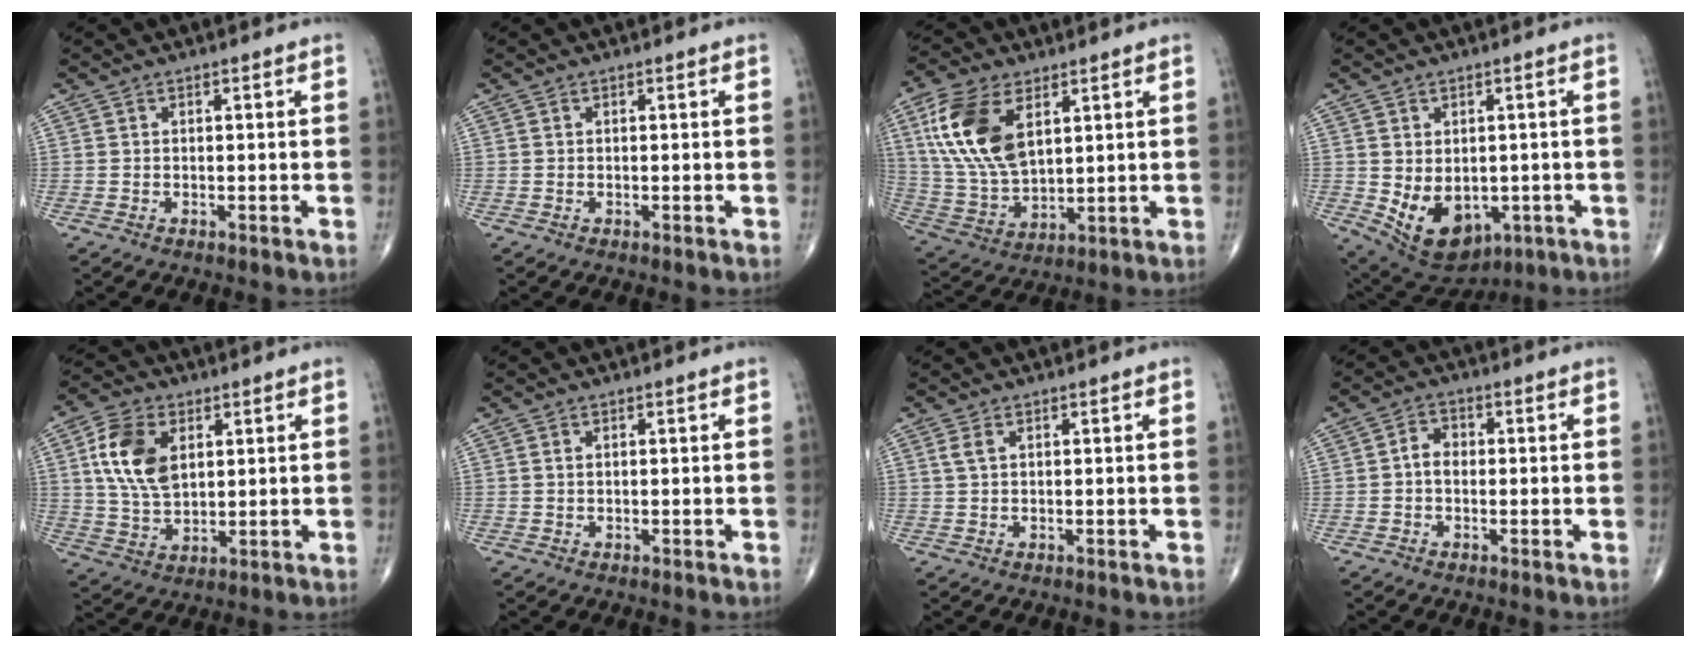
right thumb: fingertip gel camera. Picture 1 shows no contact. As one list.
[{"total": 0.0}, {"total": 16.3, "force": [6.0, 8.9, 12.2], "torque": [-0.241, -0.017, 0.125]}, {"total": 11.9, "force": [-2.4, 8.3, 8.1], "torque": [-0.110, -0.005, -0.010]}, {"total": 11.7, "force": [3.3, 7.2, 8.5], "torque": [-0.153, -0.008, 0.065]}, {"total": 0.6, "force": [0.3, 0.3, 0.4], "torque": [-0.009, 0.006, 0.006]}, {"total": 1.8, "force": [0.7, 0.9, 1.4], "torque": [-0.033, 0.009, 0.020]}, {"total": 3.3, "force": [-0.2, 2.5, 2.1], "torque": [-0.027, 0.015, -0.011]}]